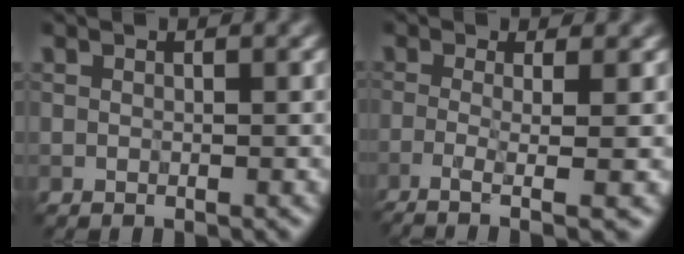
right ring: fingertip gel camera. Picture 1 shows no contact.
{"total": 5.0, "force": [-1.5, 1.3, 4.6], "torque": [-0.074, -0.007, -0.036]}